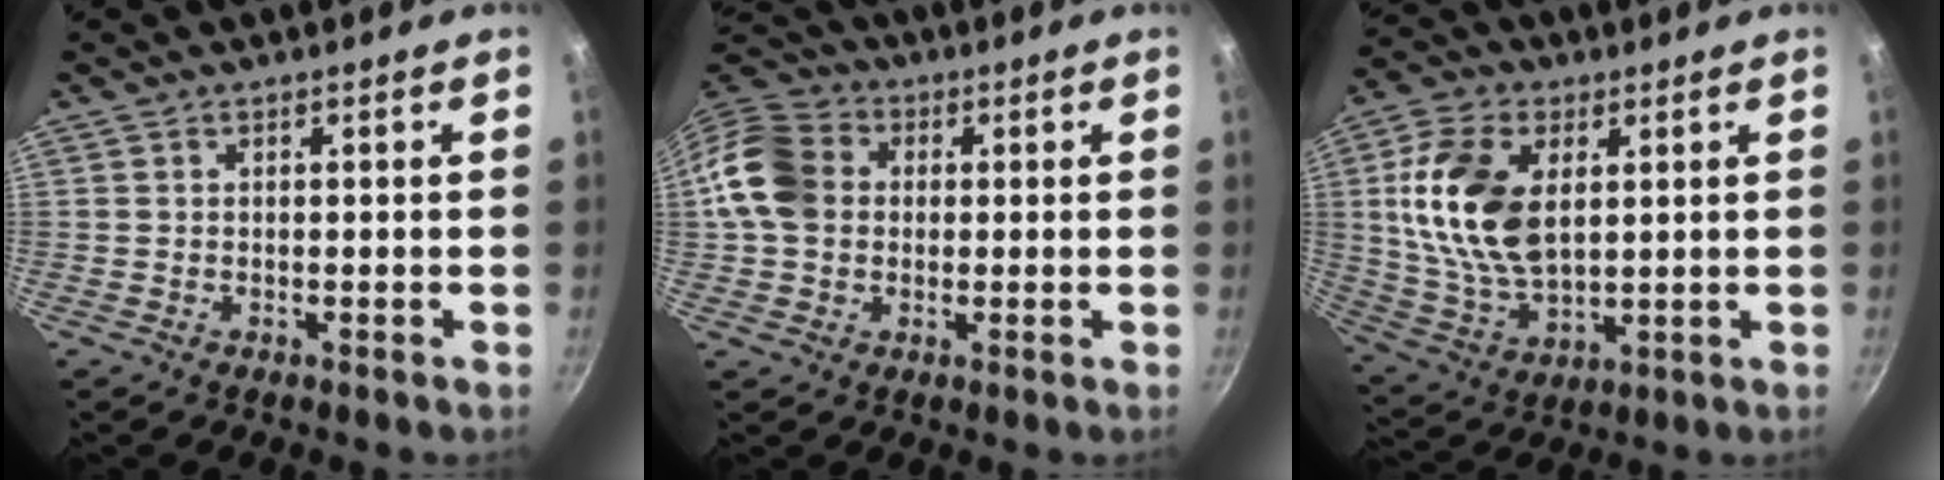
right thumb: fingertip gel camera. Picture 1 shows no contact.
{"total": 11.8, "force": [0.7, 9.7, 6.8], "torque": [-0.110, 0.021, -0.004]}
{"total": 16.6, "force": [3.5, 9.9, 12.8], "torque": [-0.233, -0.009, 0.073]}